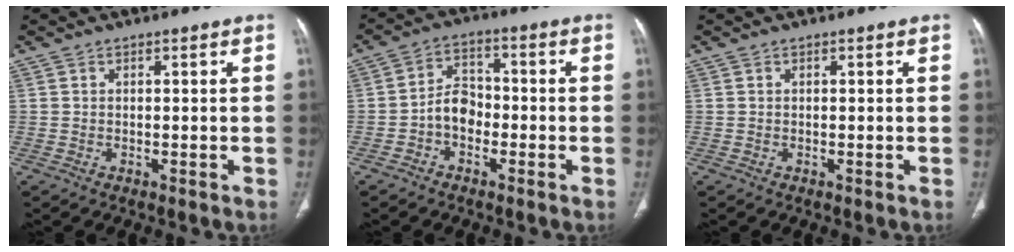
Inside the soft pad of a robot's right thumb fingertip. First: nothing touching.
{"total": 5.7, "force": [-1.9, 4.1, 3.5], "torque": [-0.044, 0.026, -0.045]}
{"total": 0.0}